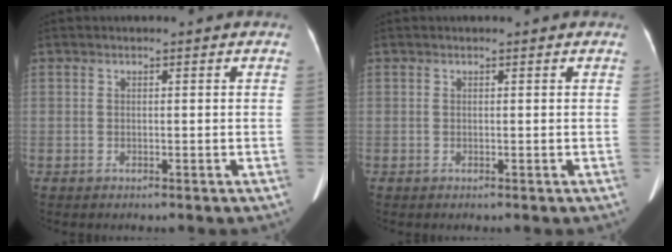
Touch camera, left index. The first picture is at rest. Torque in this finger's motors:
{"motor_torque": [-0.03, 0.00, -0.01, 0.00]}